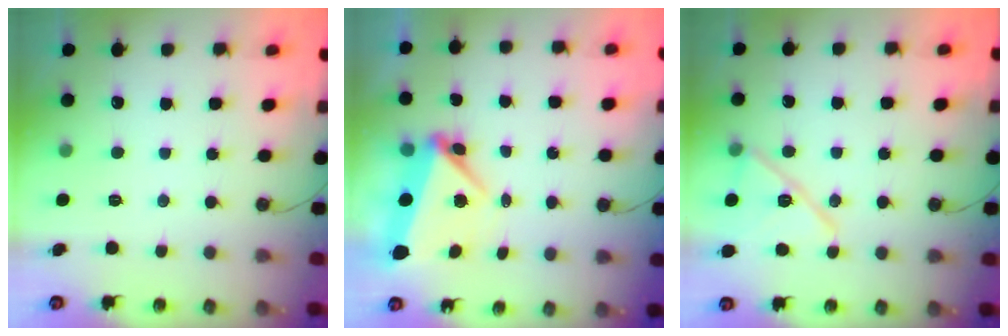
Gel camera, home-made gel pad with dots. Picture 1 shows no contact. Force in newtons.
{"total": 6.4, "press": 6.4, "slide": 0.1}
{"total": 13.8, "press": 13.2, "slide": 4.0}